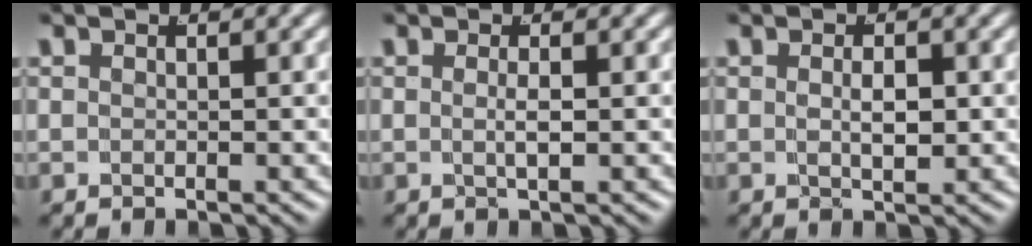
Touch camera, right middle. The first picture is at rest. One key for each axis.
{"total": 1.2, "fx": -0.1, "fy": -0.4, "fz": 1.1, "tx": -0.021, "ty": -0.006, "tz": 0.001}
{"total": 1.8, "fx": 0.1, "fy": 0.4, "fz": 1.8, "tx": -0.026, "ty": -0.011, "tz": 0.009}